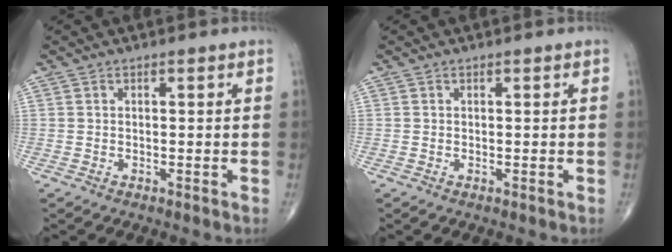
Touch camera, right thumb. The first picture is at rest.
{"total": 0.0}